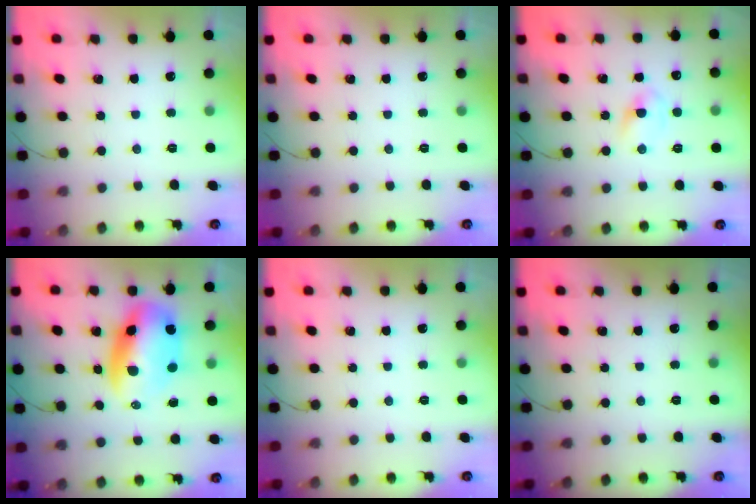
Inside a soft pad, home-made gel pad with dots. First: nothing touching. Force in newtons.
{"total": 0.0}
{"total": 4.4, "press": 4.1, "slide": 1.5}
{"total": 11.7, "press": 11.3, "slide": 3.1}
{"total": 0.0}
{"total": 0.0}